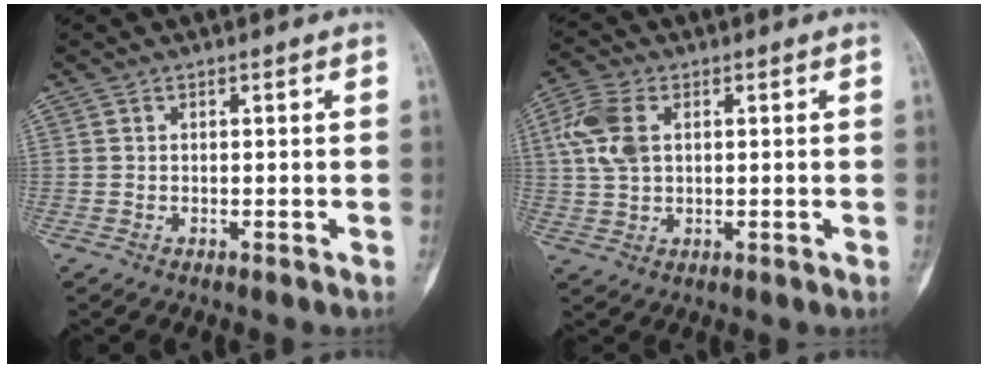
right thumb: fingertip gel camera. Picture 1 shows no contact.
{"total": 7.7, "force": [1.7, 4.8, 5.8], "torque": [-0.137, 0.011, 0.033]}